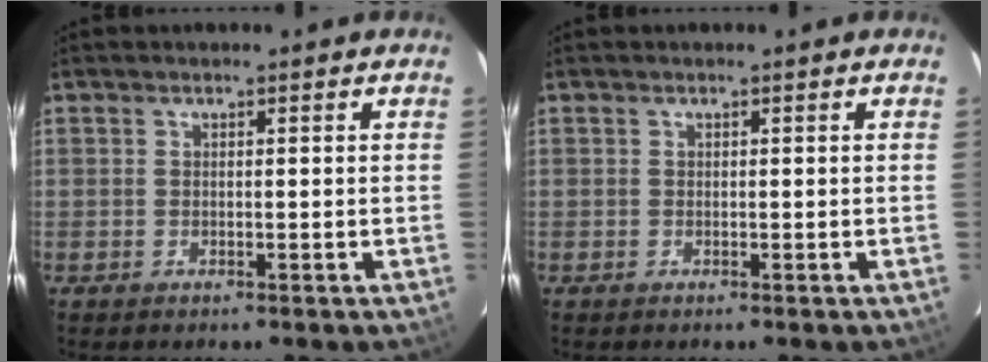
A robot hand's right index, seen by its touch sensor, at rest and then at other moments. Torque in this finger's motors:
{"motor_torque": [0.07, 0.10, -0.02, 0.00]}